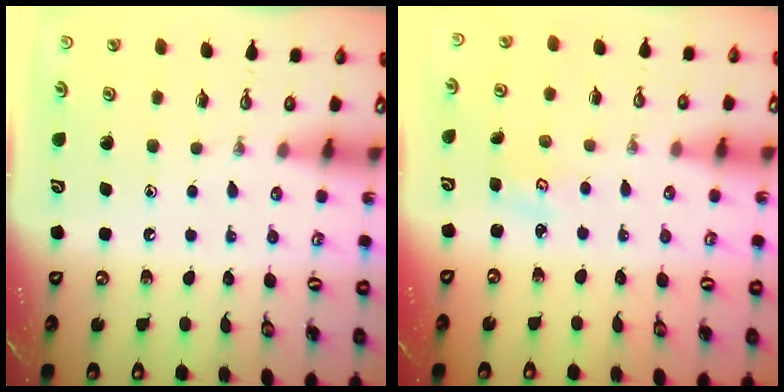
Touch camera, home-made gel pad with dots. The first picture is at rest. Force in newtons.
{"total": 2.0, "press": 2.0, "slide": 0.4}